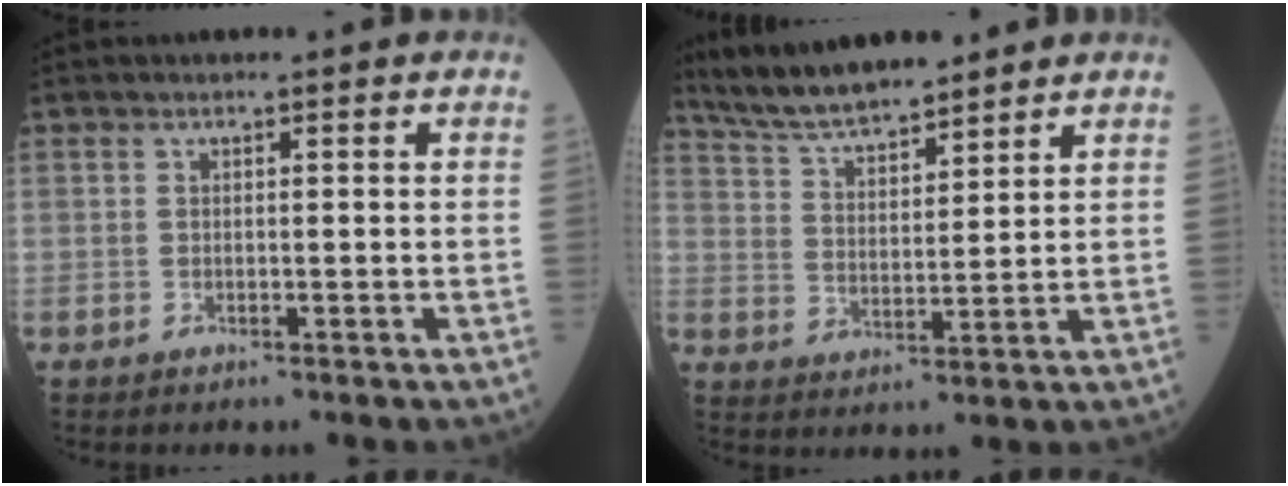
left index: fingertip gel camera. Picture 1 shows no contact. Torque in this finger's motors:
{"motor_torque": [0.05, -0.25, 0.15, 0.04]}